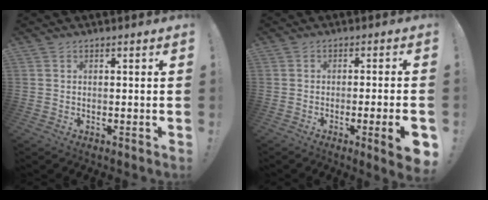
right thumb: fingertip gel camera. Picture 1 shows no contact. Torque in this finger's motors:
{"motor_torque": [0.58, 0.42, 0.35, -0.33, 0.01]}